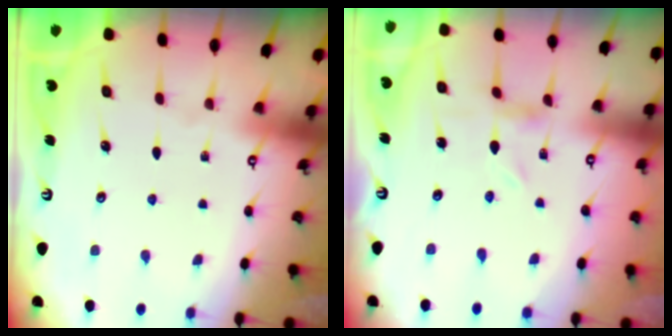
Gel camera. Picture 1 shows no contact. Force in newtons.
{"total": 0.0}